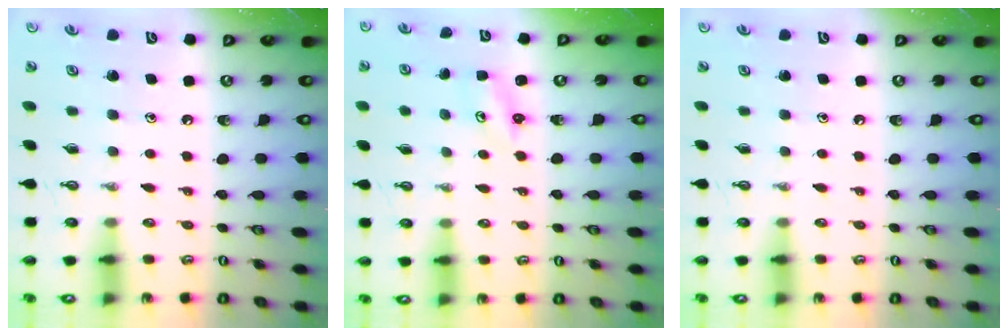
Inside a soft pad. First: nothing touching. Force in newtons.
{"total": 2.3, "press": 2.3, "slide": 0.2}
{"total": 0.0}